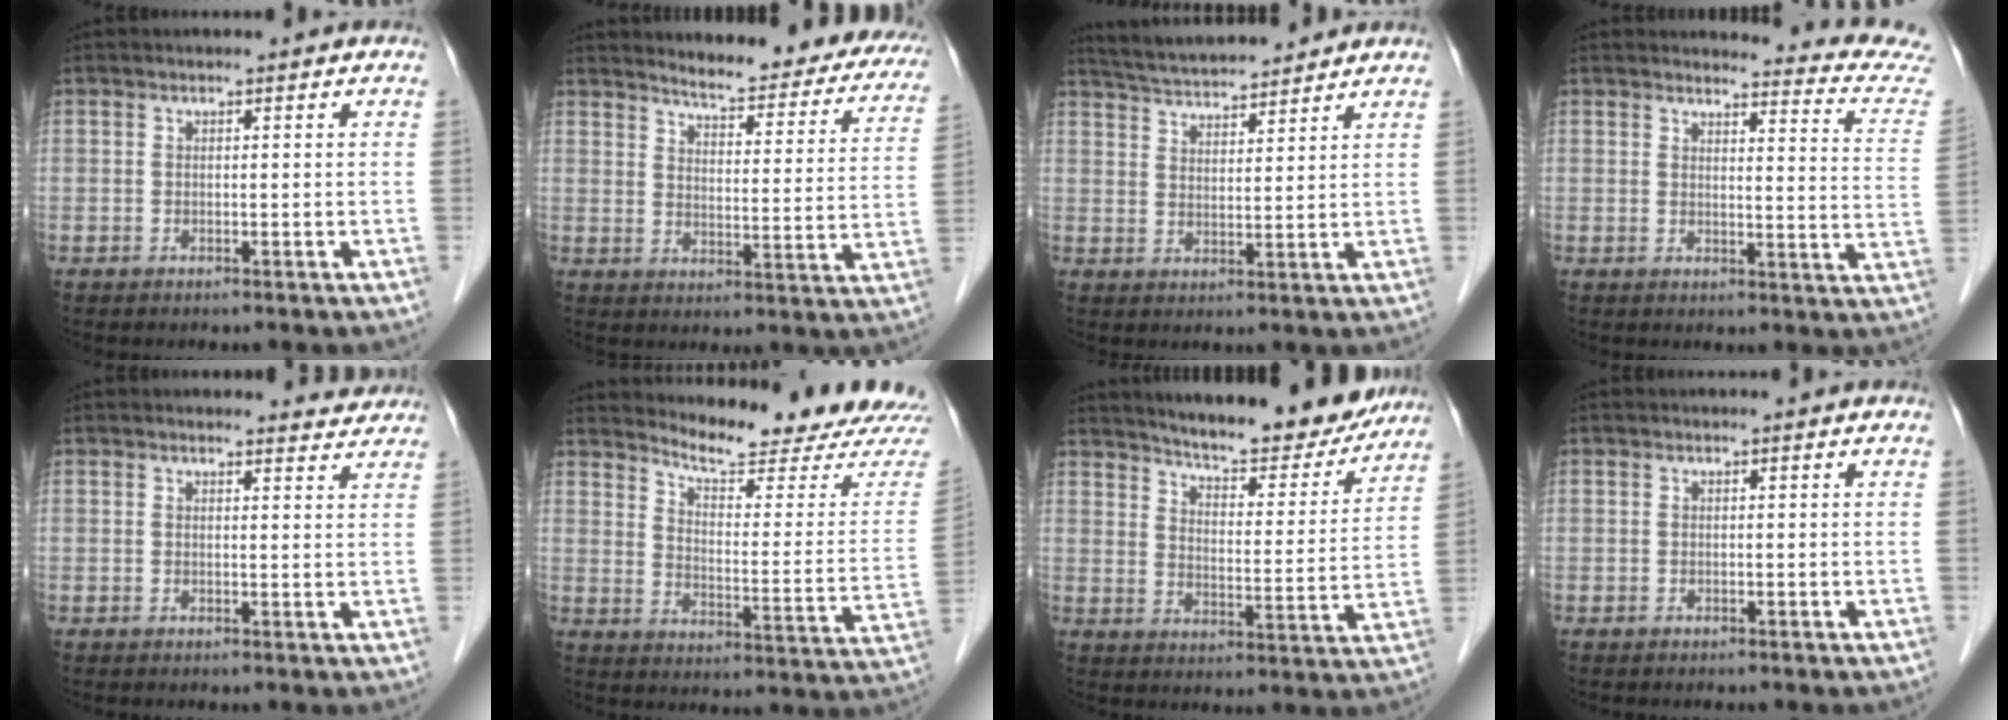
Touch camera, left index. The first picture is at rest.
{"total": 19.0, "force": [17.0, 4.5, 7.3], "torque": [-0.061, -0.043, 0.189]}
{"total": 10.7, "force": [10.0, 1.6, 3.3], "torque": [-0.056, 0.020, 0.166]}
{"total": 12.9, "force": [12.8, -0.2, 1.2], "torque": [0.013, -0.105, 0.112]}
{"total": 3.5, "force": [3.4, 0.9, -0.2], "torque": [0.012, -0.010, 0.026]}
{"total": 18.2, "force": [17.6, 0.3, 4.6], "torque": [-0.064, -0.105, 0.220]}
{"total": 18.2, "force": [16.5, 3.6, 6.9], "torque": [-0.087, -0.022, 0.219]}
{"total": 0.0}